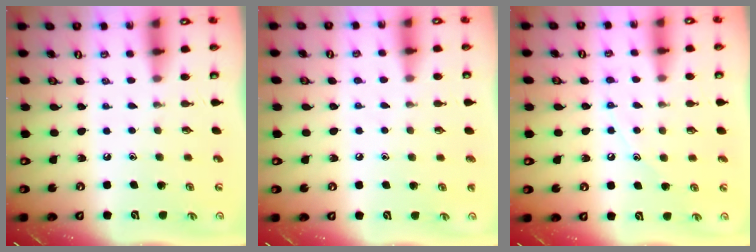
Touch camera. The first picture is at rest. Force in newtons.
{"total": 5.2, "press": 5.1, "slide": 0.6}
{"total": 7.1, "press": 7.1, "slide": 0.7}